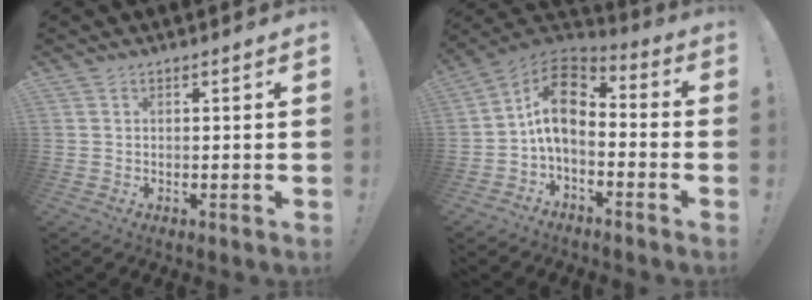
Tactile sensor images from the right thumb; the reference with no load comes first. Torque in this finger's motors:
{"motor_torque": [1.53, 1.62, 0.96, -1.04, 0.08]}